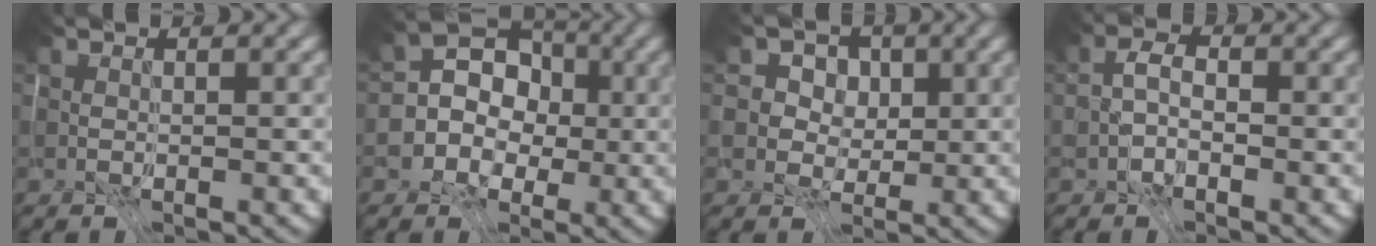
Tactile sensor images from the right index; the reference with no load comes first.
{"total": 5.9, "force": [-2.0, 5.3, 1.8], "torque": [-0.015, 0.025, -0.073]}
{"total": 7.4, "force": [4.1, 4.5, 4.3], "torque": [-0.052, 0.020, 0.051]}
{"total": 3.5, "force": [-3.3, -0.9, -0.5], "torque": [0.063, -0.001, -0.070]}